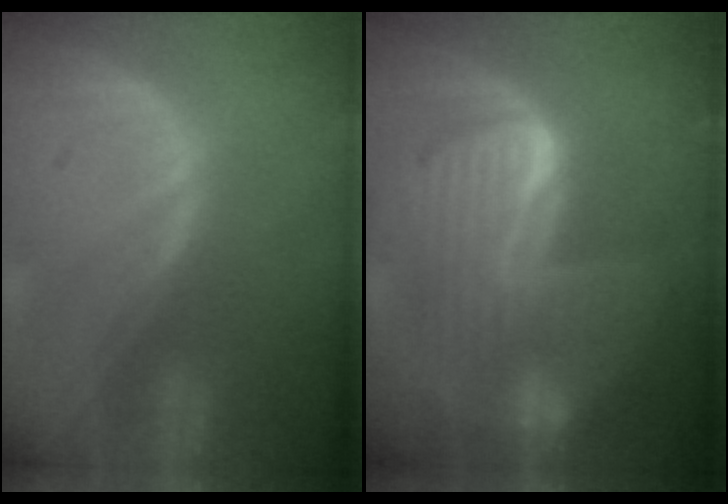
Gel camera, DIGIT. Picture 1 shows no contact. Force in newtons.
{"total": 10.4, "press": 10.4, "slide": 0.9}